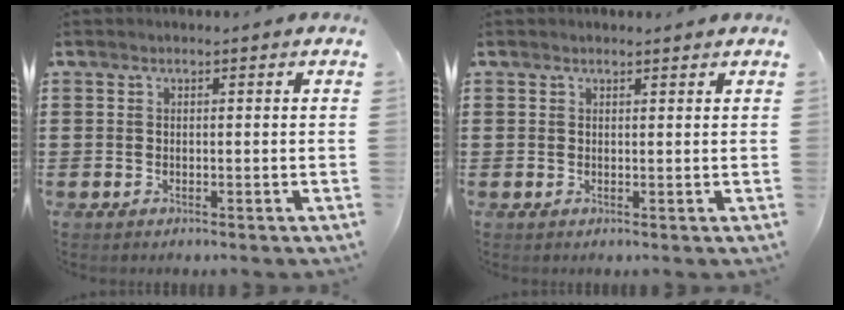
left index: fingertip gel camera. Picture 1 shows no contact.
{"total": 0.7, "force": [0.7, 0.1, 0.2], "torque": [-0.005, 0.000, 0.014]}